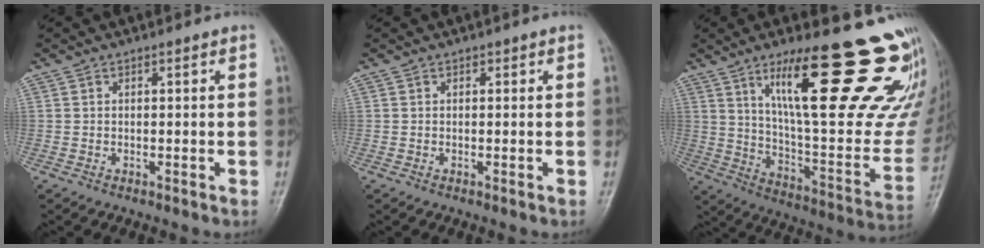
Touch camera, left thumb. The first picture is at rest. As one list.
[{"total": 0.0}, {"total": 30.0, "force": [18.3, 5.9, 23.0], "torque": [-0.263, -0.084, 0.283]}]